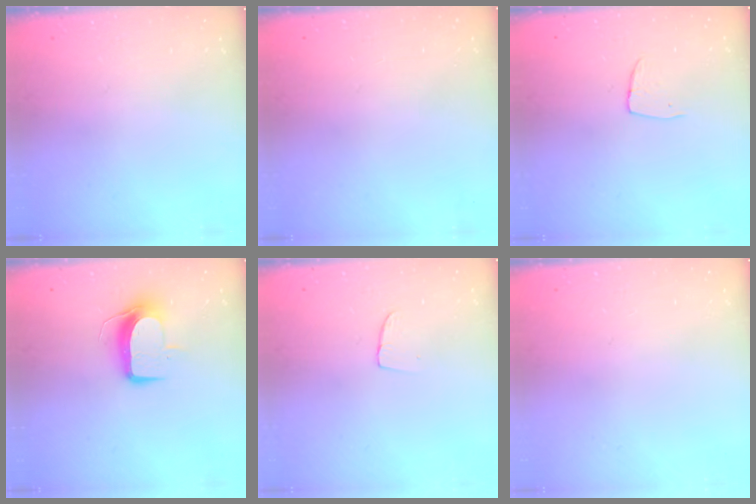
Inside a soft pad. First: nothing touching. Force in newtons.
{"total": 0.0}
{"total": 4.8, "press": 4.8, "slide": 0.4}
{"total": 9.5, "press": 9.5, "slide": 0.8}
{"total": 2.9, "press": 2.9, "slide": 0.2}
{"total": 0.0}